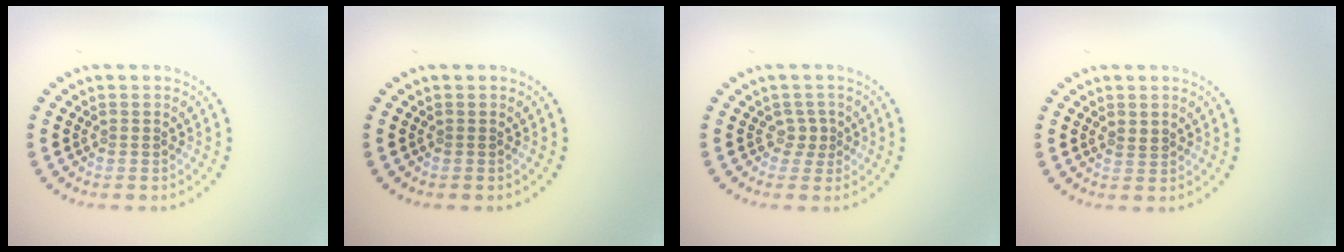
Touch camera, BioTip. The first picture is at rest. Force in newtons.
{"total": 0.0}
{"total": 1.2, "press": 0.9, "slide": 0.8}
{"total": 0.9, "press": 0.8, "slide": 0.1}